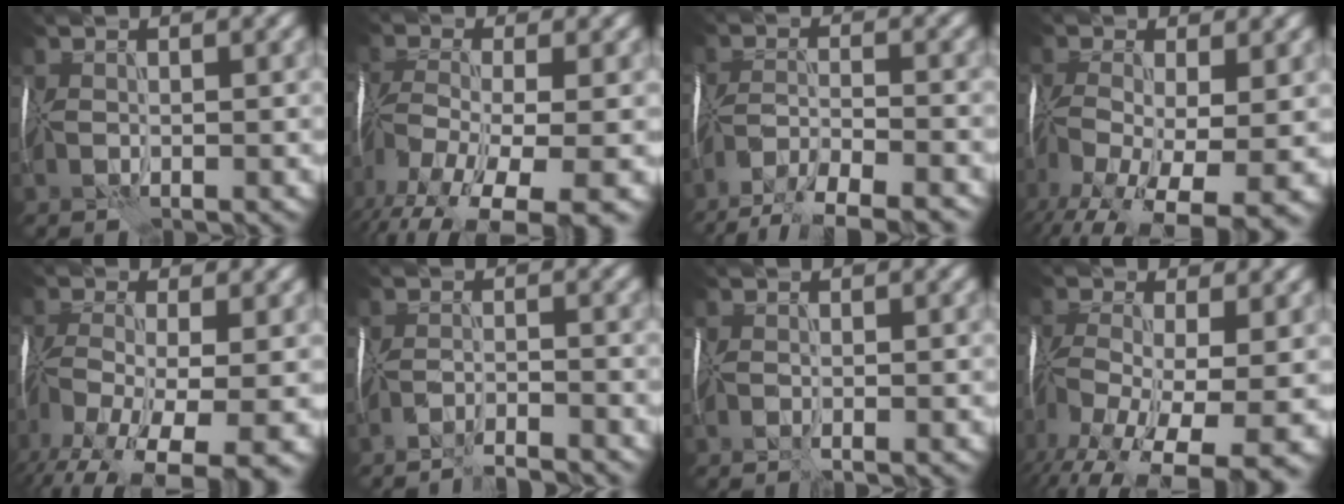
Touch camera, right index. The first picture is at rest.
{"total": 13.5, "force": [-8.2, 5.0, 9.4], "torque": [-0.193, -0.025, -0.116]}
{"total": 8.2, "force": [-7.0, 1.7, 3.9], "torque": [-0.068, -0.017, -0.113]}
{"total": 13.3, "force": [-6.5, 5.6, 10.1], "torque": [-0.207, -0.038, -0.084]}
{"total": 13.3, "force": [-7.8, 5.1, 9.5], "torque": [-0.199, -0.032, -0.104]}
{"total": 4.6, "force": [-4.4, 0.4, 1.4], "torque": [-0.022, 0.001, -0.065]}
{"total": 0.9, "force": [-0.6, 0.0, 0.7], "torque": [-0.014, -0.005, -0.011]}
{"total": 14.8, "force": [-8.2, 6.0, 10.7], "torque": [-0.217, -0.038, -0.102]}